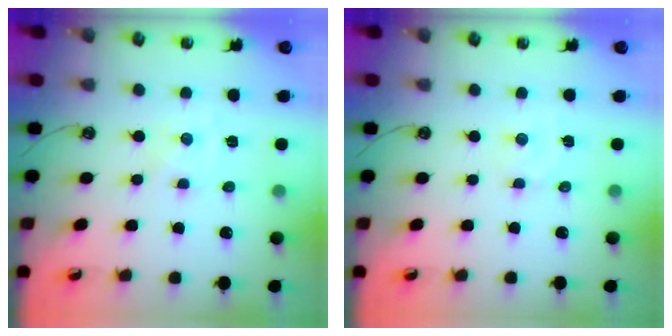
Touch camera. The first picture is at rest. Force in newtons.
{"total": 2.6, "press": 2.6, "slide": 0.4}